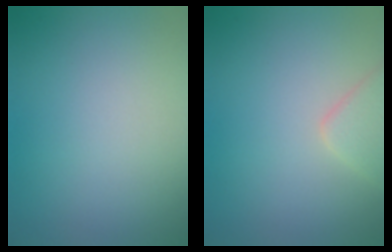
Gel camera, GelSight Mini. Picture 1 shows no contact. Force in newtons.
{"total": 2.3, "press": 2.3, "slide": 0.2}